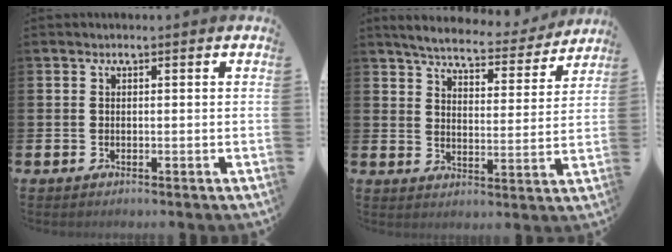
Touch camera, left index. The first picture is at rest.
{"total": 5.6, "force": [5.4, 1.0, 1.5], "torque": [-0.050, -0.037, 0.089]}